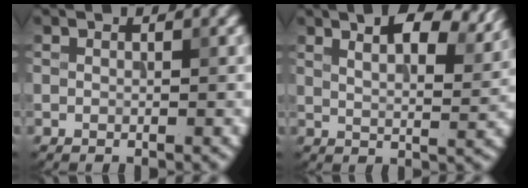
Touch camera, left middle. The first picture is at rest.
{"total": 7.4, "force": [4.9, 2.5, 4.9], "torque": [-0.064, 0.015, 0.061]}